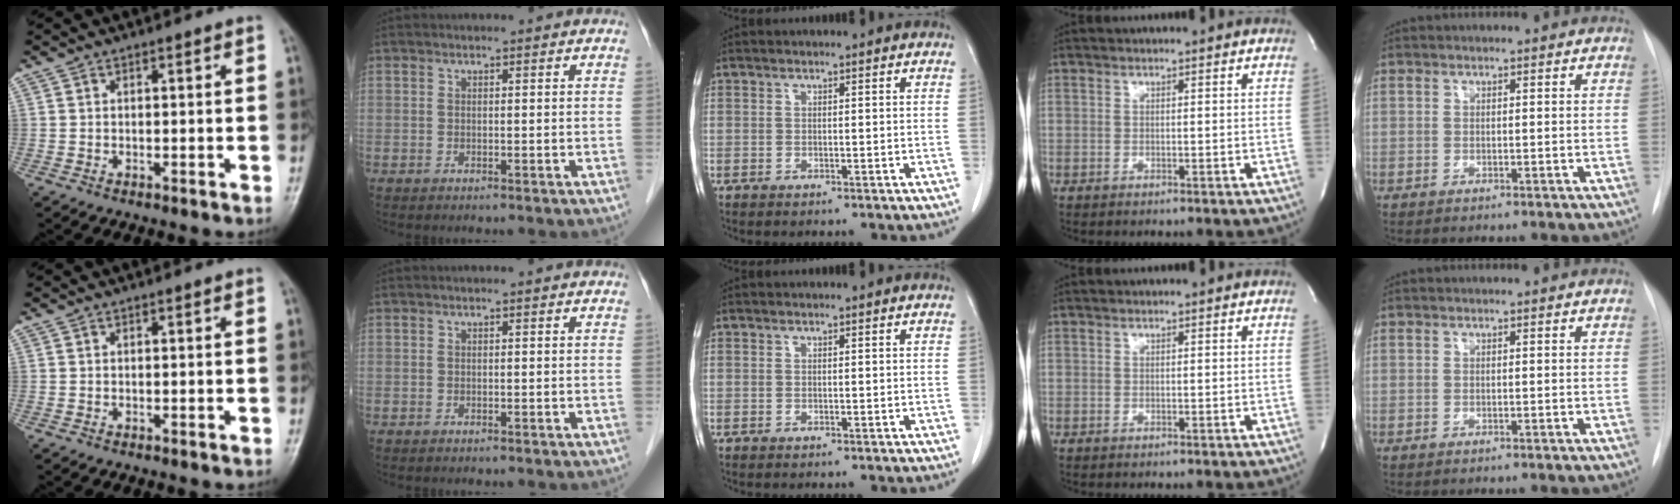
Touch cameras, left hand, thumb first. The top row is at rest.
{}